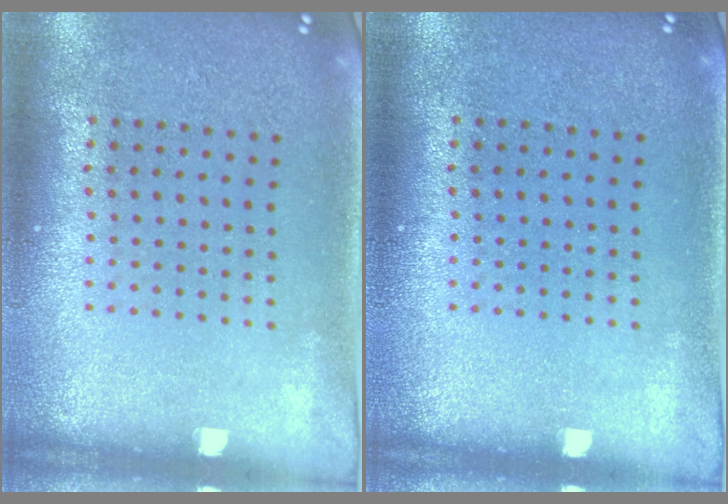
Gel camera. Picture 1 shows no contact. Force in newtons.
{"total": 0.0}